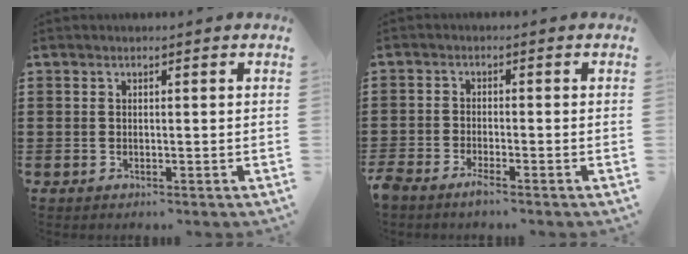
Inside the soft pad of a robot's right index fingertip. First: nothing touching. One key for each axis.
{"total": 2.2, "fx": -2.0, "fy": 0.0, "fz": 0.9, "tx": -0.030, "ty": -0.005, "tz": -0.042}